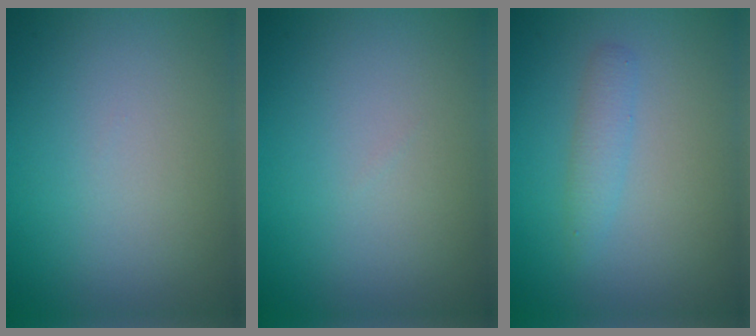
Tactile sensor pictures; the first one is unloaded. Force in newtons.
{"total": 0.0}
{"total": 1.4, "press": 1.4, "slide": 0.1}